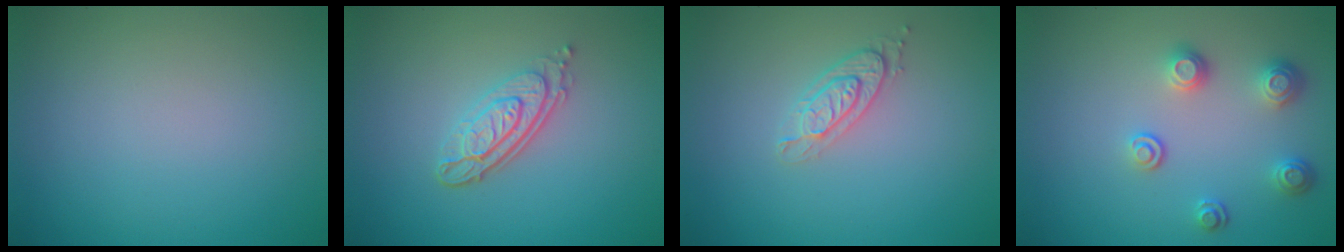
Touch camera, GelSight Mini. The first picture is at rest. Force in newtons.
{"total": 3.7, "press": 2.9, "slide": 2.4}
{"total": 2.0, "press": 1.9, "slide": 0.6}
{"total": 2.5, "press": 2.3, "slide": 0.9}